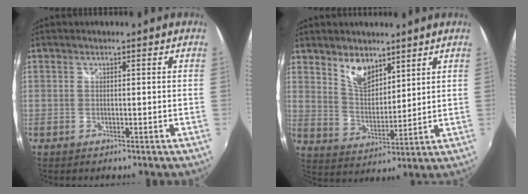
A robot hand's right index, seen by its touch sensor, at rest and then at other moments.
{"total": 7.7, "force": [5.4, 3.8, 3.9], "torque": [-0.060, 0.002, 0.106]}